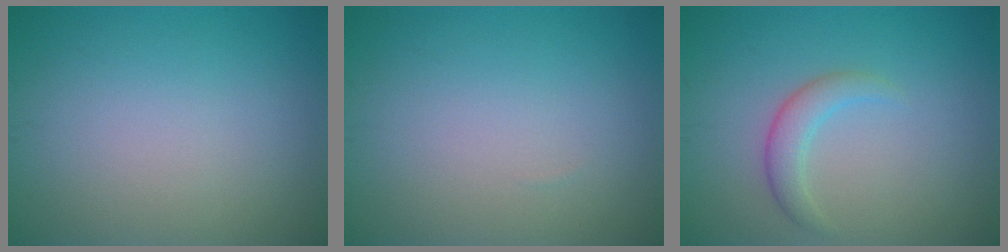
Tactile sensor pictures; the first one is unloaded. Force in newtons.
{"total": 0.0}
{"total": 2.2, "press": 2.2, "slide": 0.2}